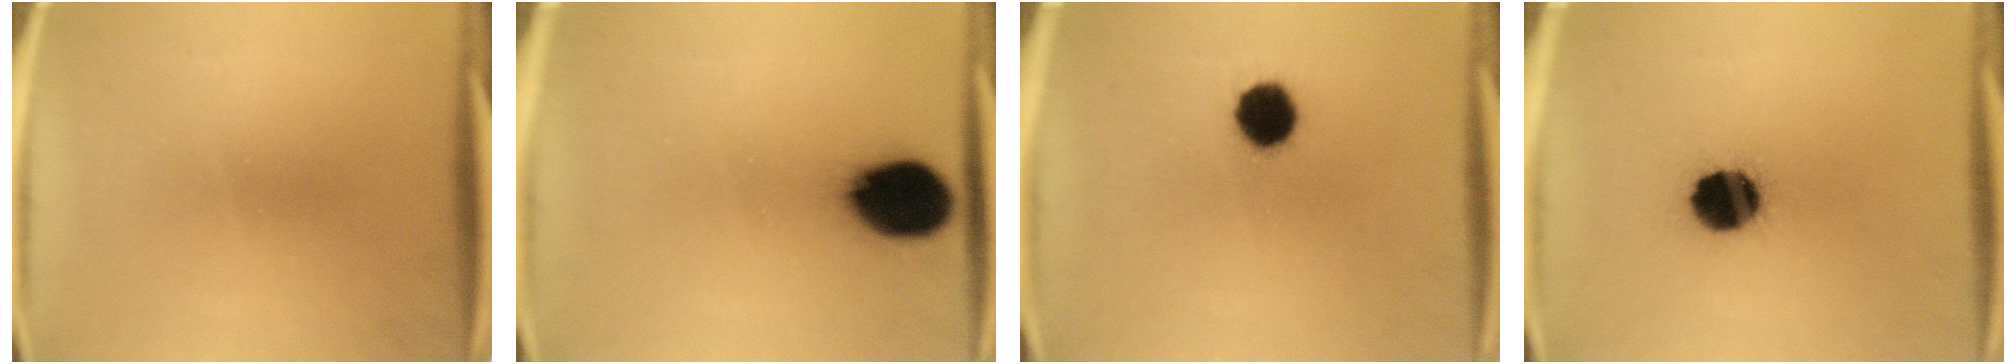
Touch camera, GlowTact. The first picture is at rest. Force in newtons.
{"total": 15.2}
{"total": 8.7}
{"total": 12.5}